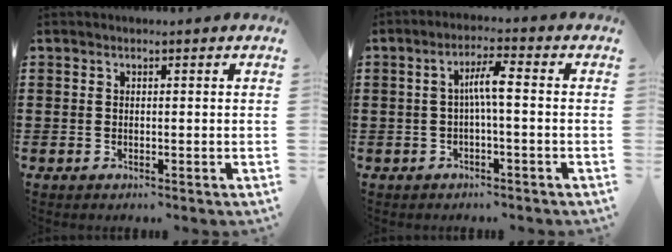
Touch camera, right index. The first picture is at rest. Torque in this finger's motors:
{"motor_torque": [0.92, -0.40, 0.30, 0.13]}